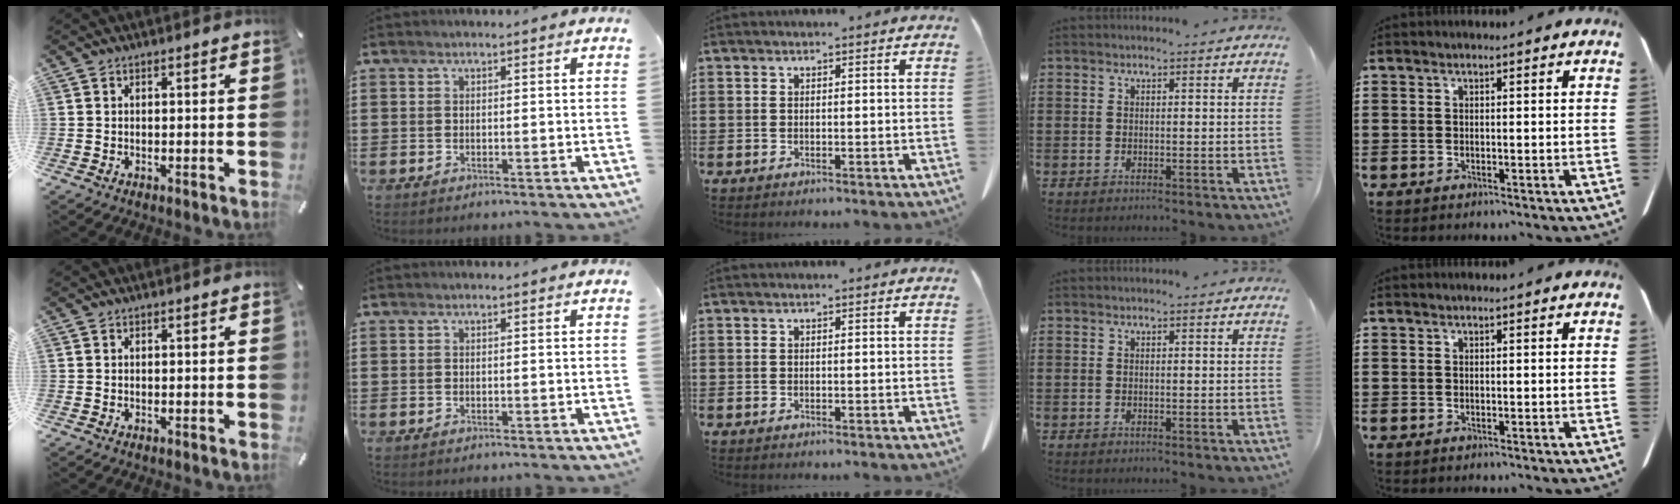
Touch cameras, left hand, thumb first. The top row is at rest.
{}